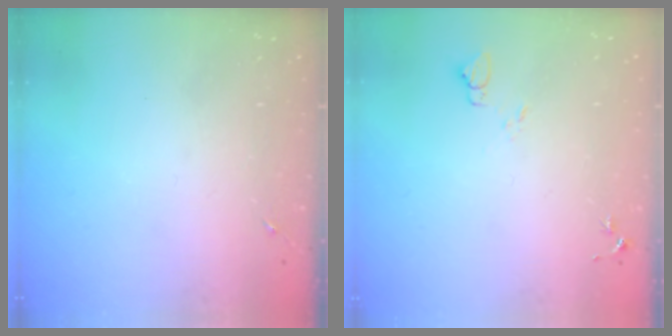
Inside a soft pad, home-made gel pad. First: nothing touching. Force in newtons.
{"total": 4.5, "press": 4.5, "slide": 0.4}